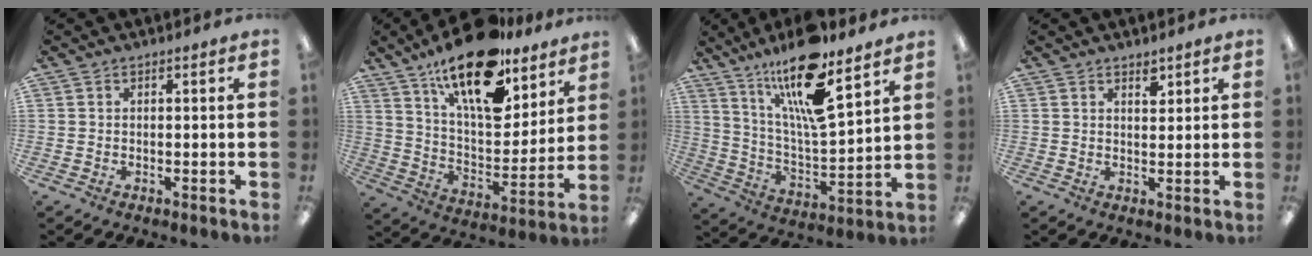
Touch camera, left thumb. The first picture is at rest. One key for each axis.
{"total": 21.2, "fx": 14.9, "fy": 8.2, "fz": 12.6, "tx": -0.213, "ty": -0.088, "tz": 0.256}
{"total": 18.5, "fx": 13.3, "fy": 3.9, "fz": 12.2, "tx": -0.224, "ty": -0.077, "tz": 0.222}
{"total": 2.8, "fx": 2.1, "fy": 1.3, "fz": 1.3, "tx": -0.004, "ty": -0.012, "tz": 0.034}